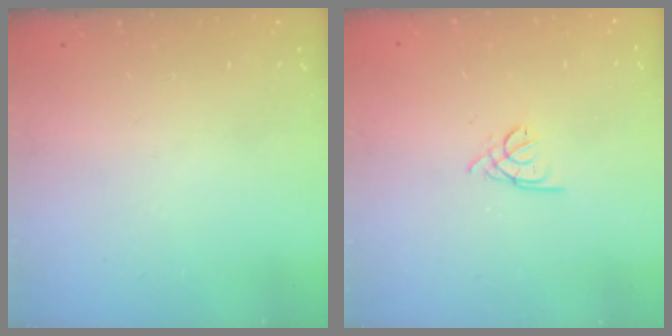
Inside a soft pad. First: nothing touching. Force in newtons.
{"total": 1.7, "press": 1.7, "slide": 0.4}